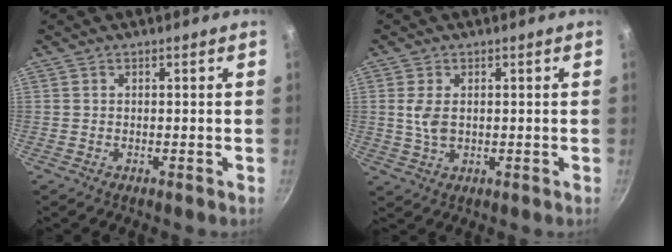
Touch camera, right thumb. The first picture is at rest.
{"total": 4.4, "force": [0.6, 2.8, 3.4], "torque": [-0.068, -0.003, 0.014]}